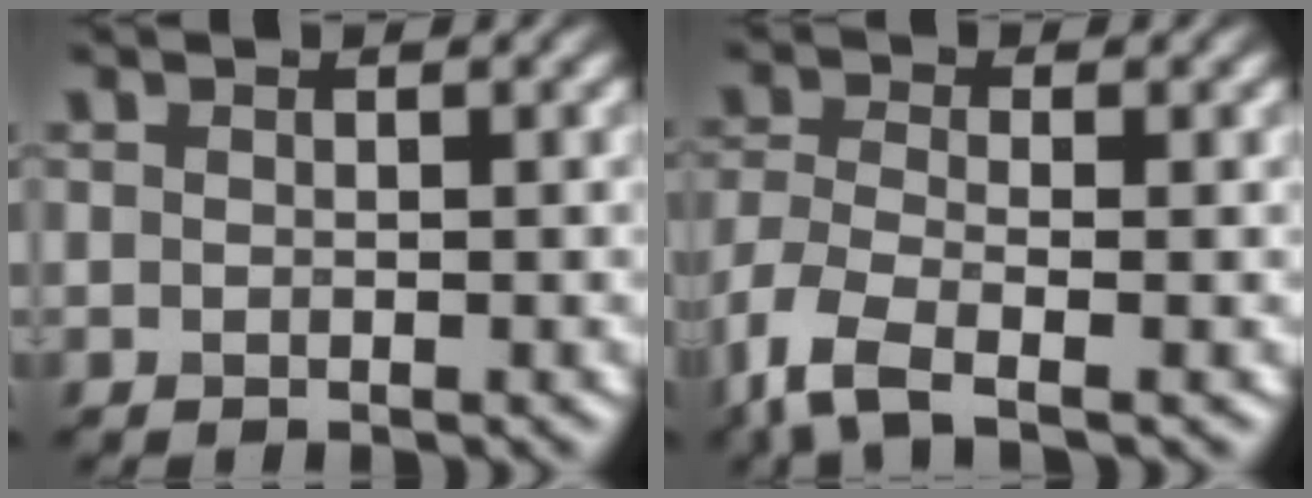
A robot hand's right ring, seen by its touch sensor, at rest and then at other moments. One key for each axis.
{"total": 5.3, "fx": -3.3, "fy": 1.8, "fz": 3.7, "tx": -0.089, "ty": -0.012, "tz": -0.082}